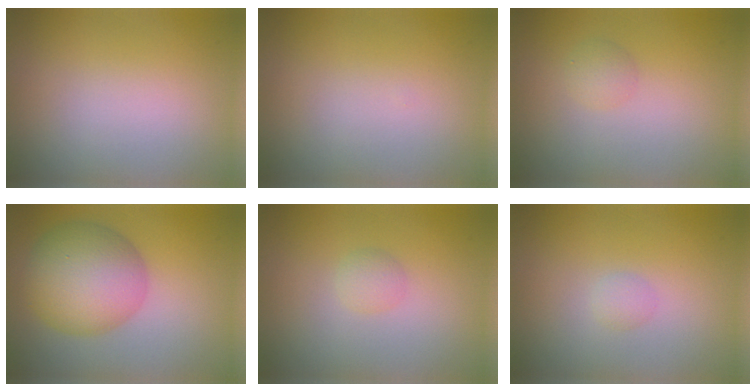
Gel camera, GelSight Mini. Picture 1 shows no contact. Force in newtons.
{"total": 0.0}
{"total": 1.2, "press": 1.2, "slide": 0.1}
{"total": 7.6, "press": 7.6, "slide": 0.1}
{"total": 1.0, "press": 1.0, "slide": 0.1}
{"total": 0.7, "press": 0.7, "slide": 0.0}